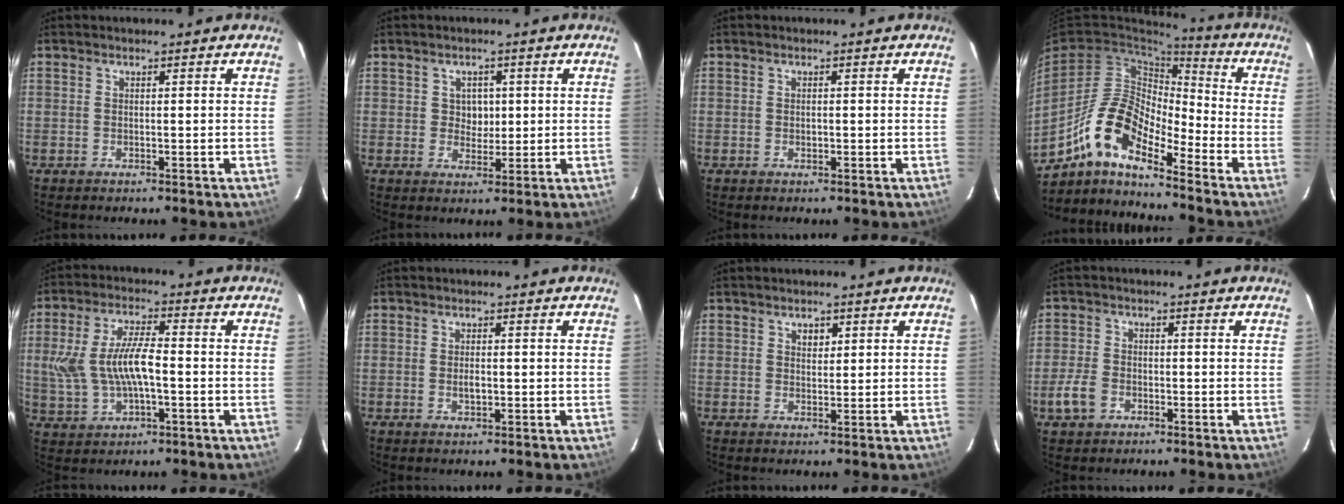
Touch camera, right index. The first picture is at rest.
{"total": 3.3, "force": [0.5, 2.9, 1.3], "torque": [-0.018, 0.008, 0.009]}
{"total": 0.9, "force": [-0.2, 0.5, 0.7], "torque": [-0.013, 0.002, -0.002]}
{"total": 12.8, "force": [-9.1, 3.9, 8.1], "torque": [-0.146, 0.009, -0.186]}
{"total": 11.0, "force": [-0.9, 4.7, 9.9], "torque": [-0.207, 0.006, -0.010]}
{"total": 2.0, "force": [-0.4, 0.9, 1.7], "torque": [-0.032, 0.000, -0.006]}
{"total": 1.9, "force": [0.9, 1.5, 0.9], "torque": [-0.010, 0.007, 0.016]}
{"total": 4.6, "force": [-2.4, 3.3, 2.1], "torque": [-0.050, 0.008, -0.044]}